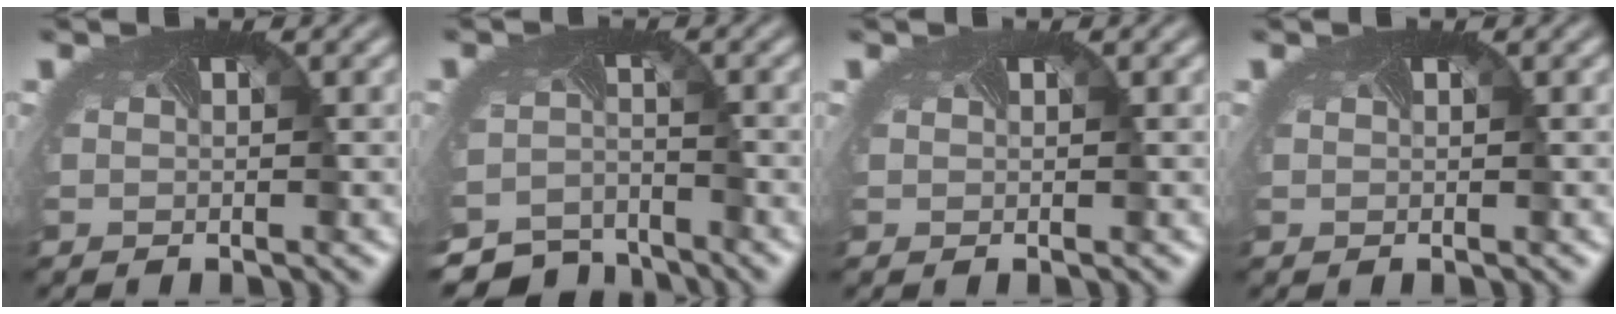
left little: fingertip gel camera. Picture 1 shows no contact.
{"total": 6.2, "force": [-6.0, 1.4, 0.0], "torque": [-0.005, -0.034, -0.104]}
{"total": 0.0}
{"total": 0.0}